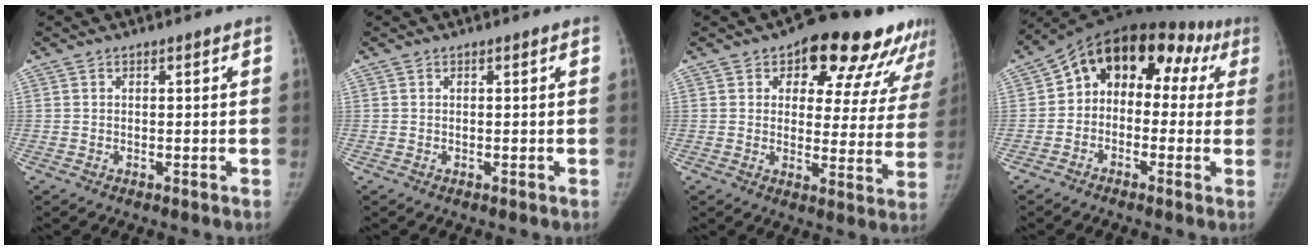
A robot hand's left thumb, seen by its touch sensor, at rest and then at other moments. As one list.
[{"total": 0.0}, {"total": 18.5, "force": [12.2, 9.5, 10.2], "torque": [-0.067, -0.042, 0.139]}, {"total": 15.7, "force": [3.3, 11.2, 10.5], "torque": [-0.077, 0.062, 0.032]}]